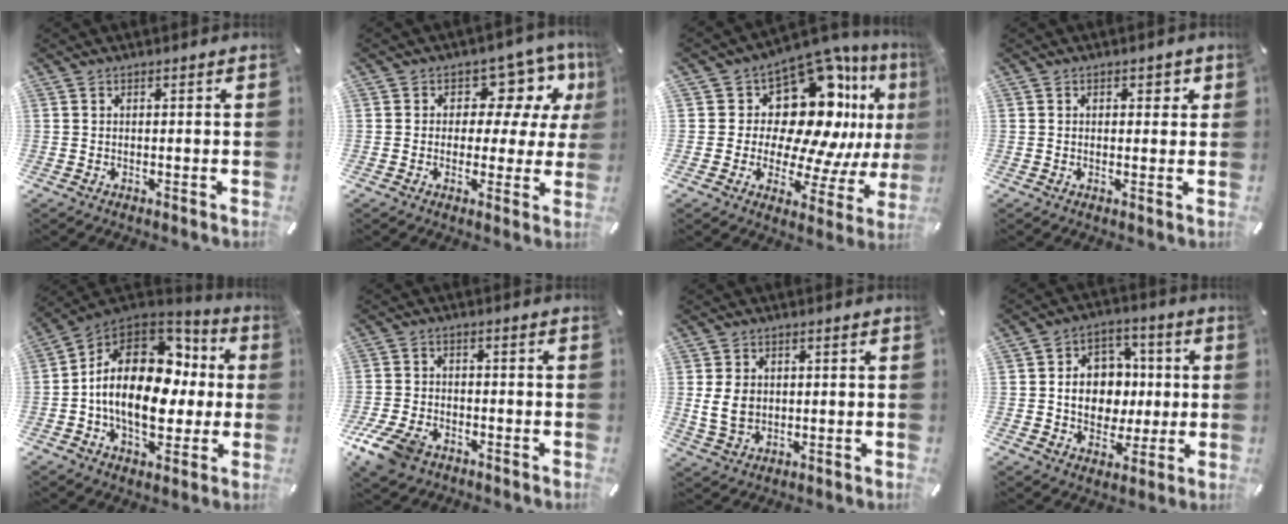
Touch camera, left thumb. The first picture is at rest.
{"total": 10.2, "force": [4.0, 7.4, 5.8], "torque": [-0.067, -0.033, 0.069]}
{"total": 18.7, "force": [7.8, 12.7, 11.2], "torque": [-0.166, -0.087, 0.142]}
{"total": 1.6, "force": [0.4, 1.3, 0.9], "torque": [-0.003, 0.000, 0.002]}
{"total": 21.5, "force": [-0.2, 14.3, 16.1], "torque": [-0.273, 0.000, 0.001]}
{"total": 8.2, "force": [-5.0, 5.0, 4.2], "torque": [-0.095, 0.020, -0.094]}
{"total": 6.4, "force": [0.2, 5.1, 3.8], "torque": [-0.086, 0.001, 0.003]}
{"total": 11.4, "force": [-0.2, 9.8, 5.7], "torque": [-0.089, 0.012, 0.003]}